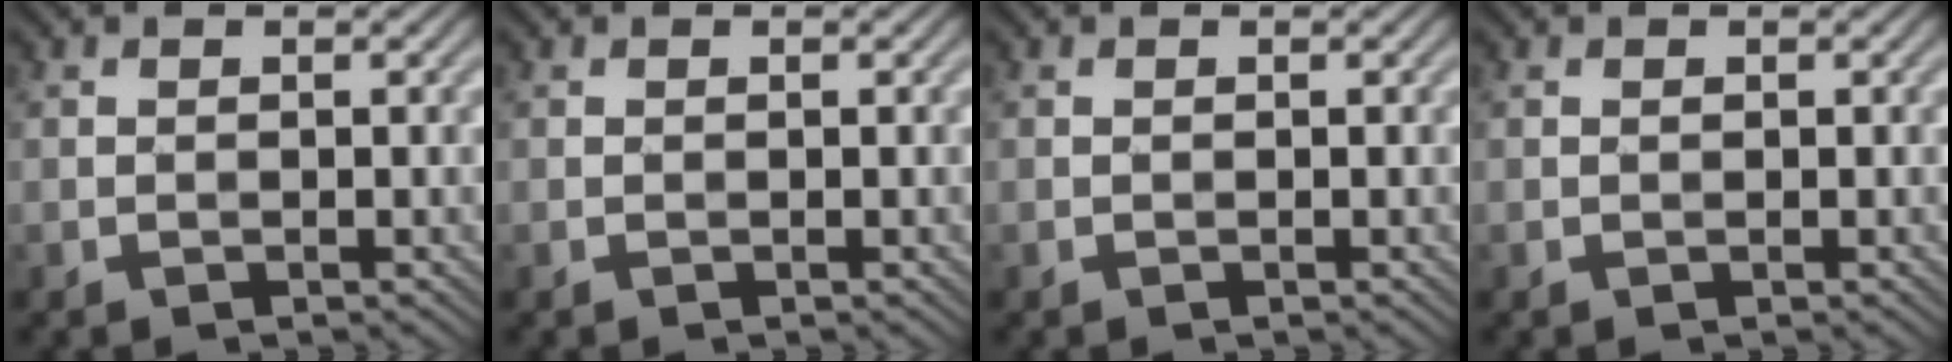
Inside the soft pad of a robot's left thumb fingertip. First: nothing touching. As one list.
[{"total": 0.0}, {"total": 0.0}, {"total": 0.0}]